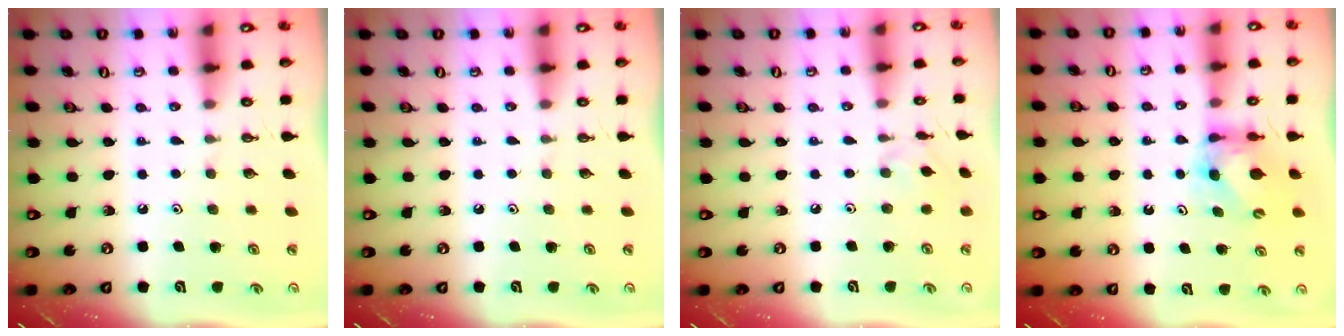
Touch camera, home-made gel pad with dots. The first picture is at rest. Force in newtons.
{"total": 0.0}
{"total": 2.1, "press": 2.1, "slide": 0.4}
{"total": 6.3, "press": 6.3, "slide": 0.6}